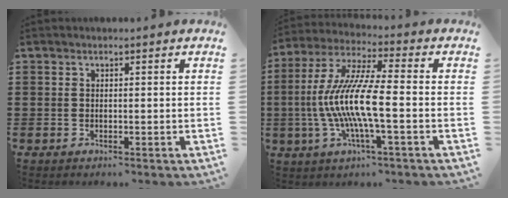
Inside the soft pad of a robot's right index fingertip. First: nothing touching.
{"total": 11.1, "force": [-2.6, 1.7, 10.6], "torque": [-0.240, -0.016, -0.061]}